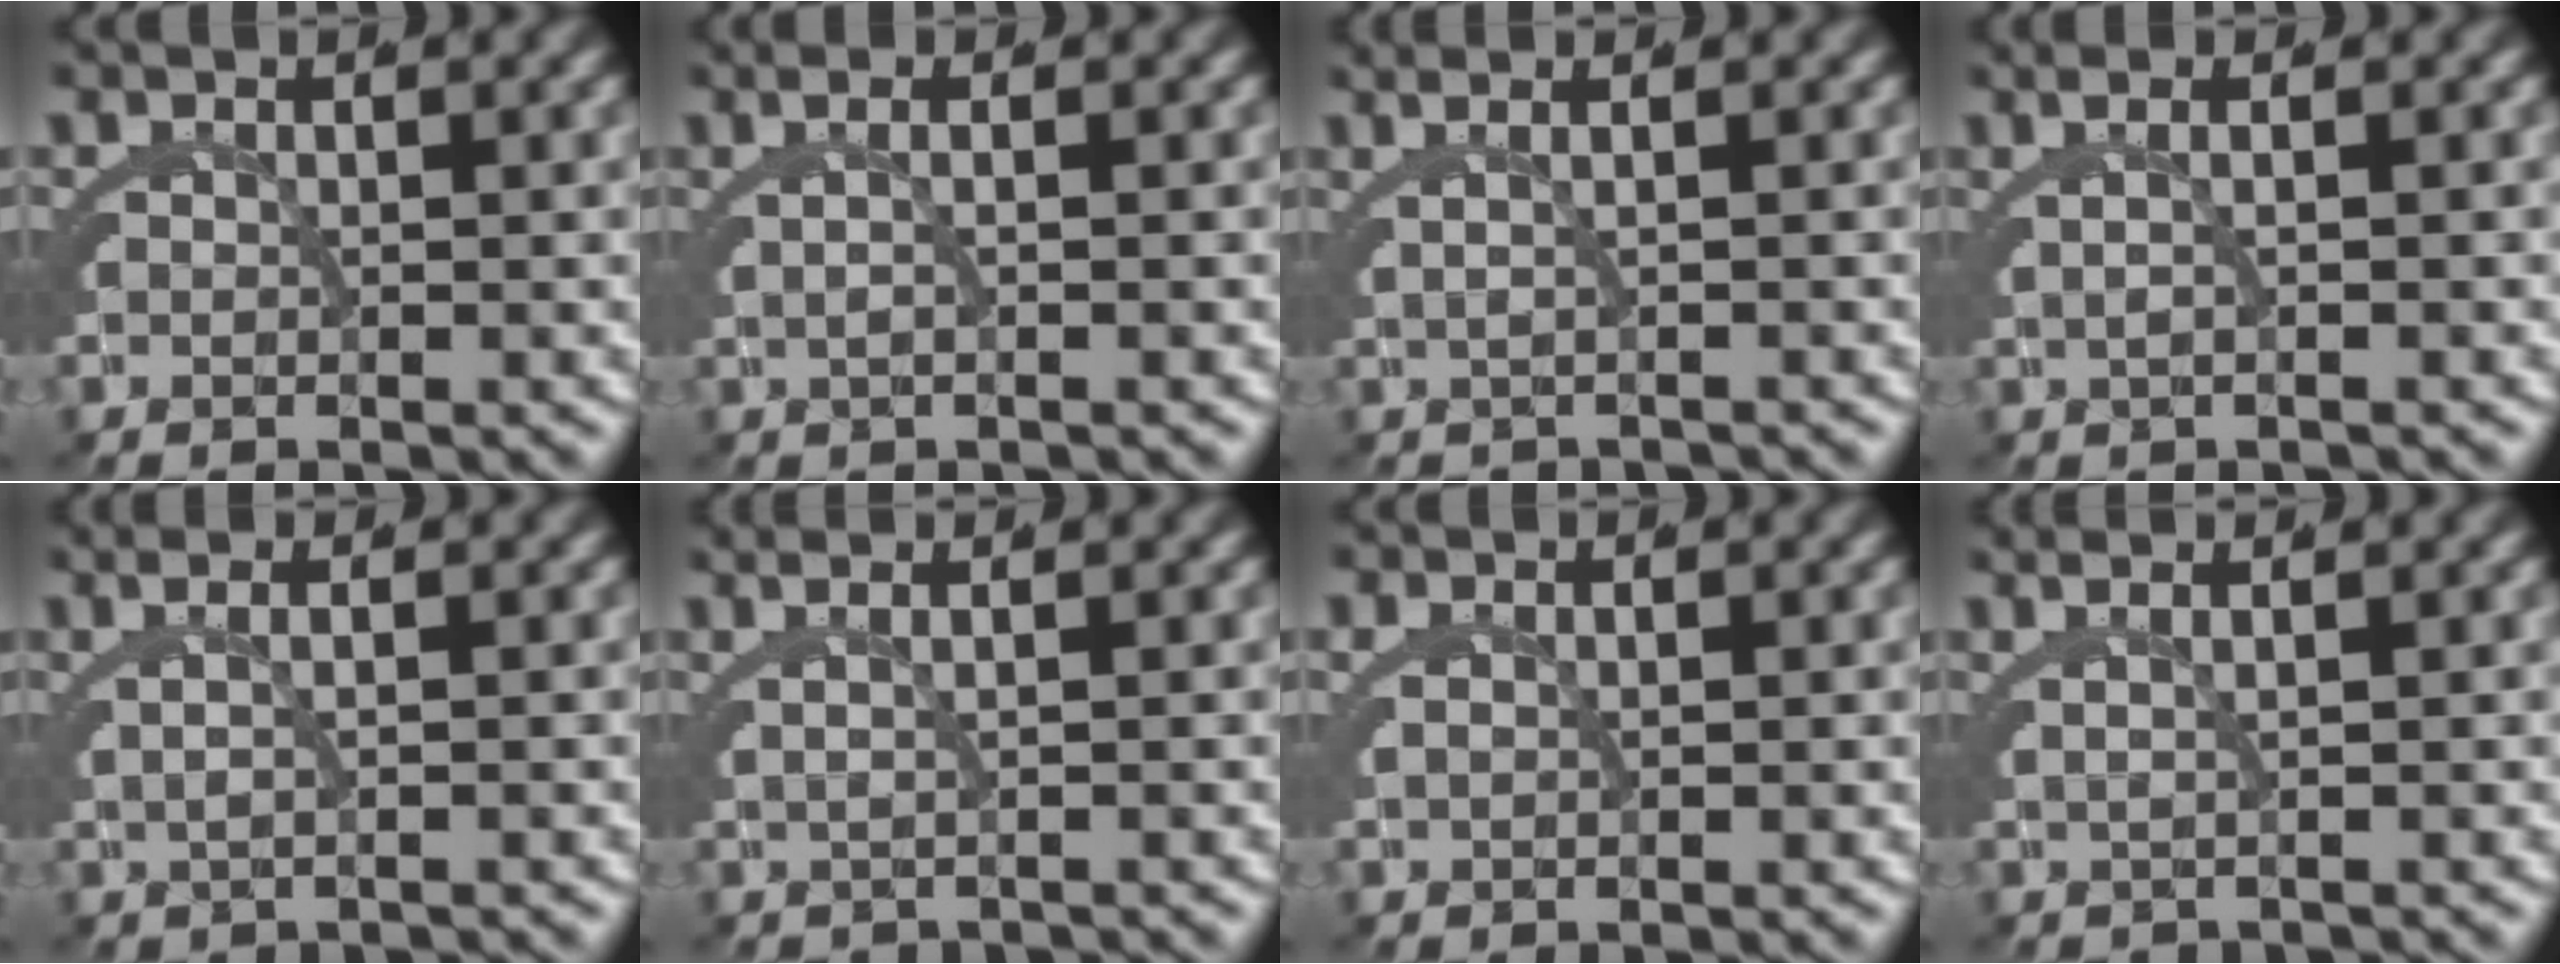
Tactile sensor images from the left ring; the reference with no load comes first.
{"total": 1.9, "force": [0.4, 0.0, 1.9], "torque": [-0.027, 0.015, 0.004]}
{"total": 2.3, "force": [0.2, 0.6, 2.2], "torque": [-0.028, 0.016, 0.004]}
{"total": 2.2, "force": [0.6, 0.1, 2.1], "torque": [-0.029, 0.020, 0.006]}
{"total": 2.5, "force": [0.6, 0.5, 2.3], "torque": [-0.032, 0.020, 0.007]}
{"total": 2.4, "force": [0.6, 0.6, 2.2], "torque": [-0.026, 0.018, 0.010]}
{"total": 1.0, "force": [0.4, 0.6, 0.8], "torque": [-0.021, 0.004, 0.010]}
{"total": 2.3, "force": [1.0, 0.6, 1.9], "torque": [-0.024, 0.016, 0.018]}